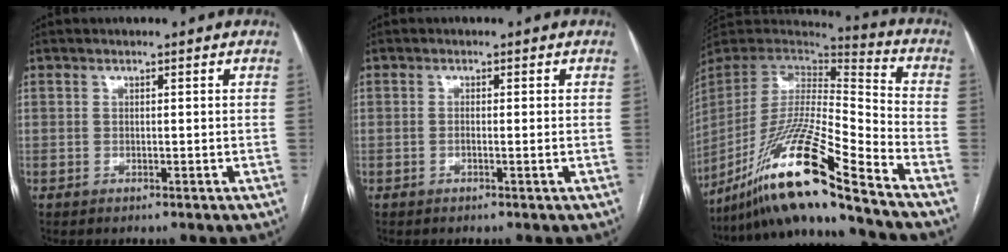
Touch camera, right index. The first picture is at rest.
{"total": 0.8, "force": [-0.3, 0.0, 0.8], "torque": [-0.012, 0.001, -0.004]}
{"total": 21.4, "force": [-15.7, -1.0, 14.5], "torque": [-0.306, -0.028, -0.298]}